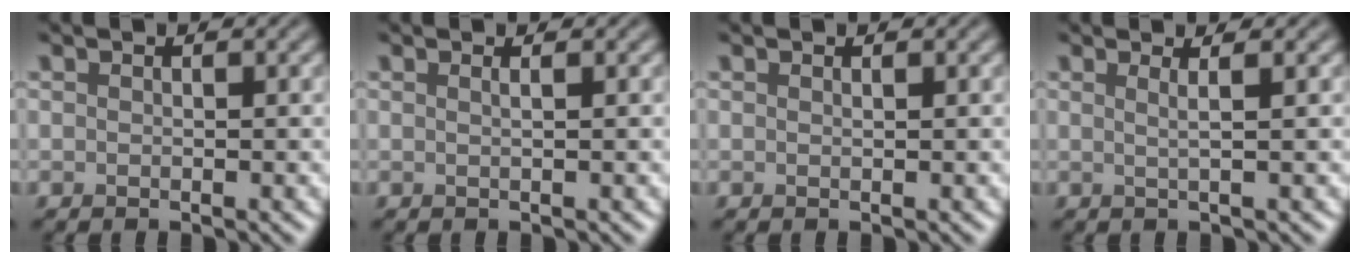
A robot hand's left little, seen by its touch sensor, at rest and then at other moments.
{"total": 1.0, "force": [0.4, 0.4, 0.8], "torque": [-0.005, -0.001, -0.003]}
{"total": 0.0}
{"total": 1.9, "force": [0.7, 0.7, 1.6], "torque": [-0.021, 0.002, -0.010]}